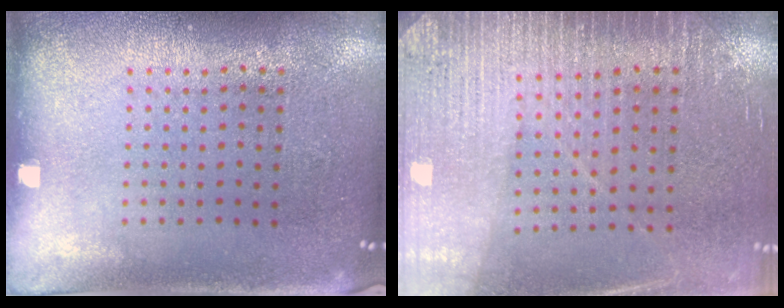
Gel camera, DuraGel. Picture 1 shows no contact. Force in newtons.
{"total": 3.0, "press": 3.0, "slide": 0.4}